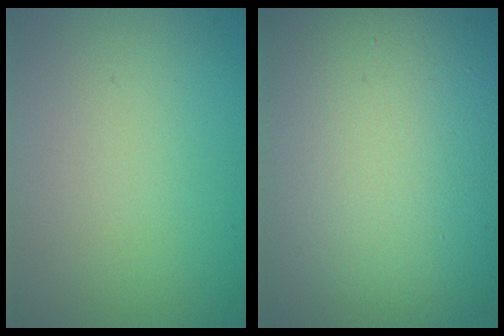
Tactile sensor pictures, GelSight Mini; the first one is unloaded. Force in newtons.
{"total": 20.6, "press": 20.5, "slide": 1.3}